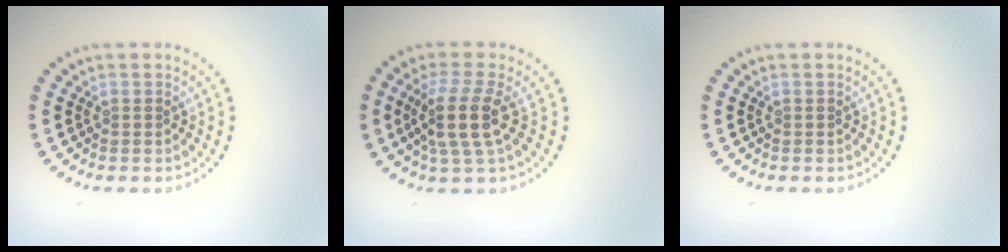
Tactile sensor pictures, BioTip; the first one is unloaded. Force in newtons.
{"total": 4.1, "press": 3.4, "slide": 2.4}
{"total": 0.0}